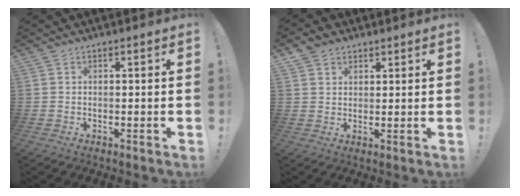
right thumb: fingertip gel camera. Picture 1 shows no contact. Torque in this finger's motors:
{"motor_torque": [-0.58, 0.30, -0.08, -0.16, 0.10]}